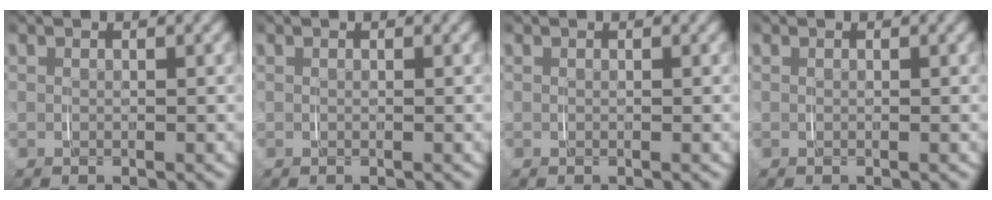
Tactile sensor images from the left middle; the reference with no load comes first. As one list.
[{"total": 0.0}, {"total": 0.0}, {"total": 0.0}]